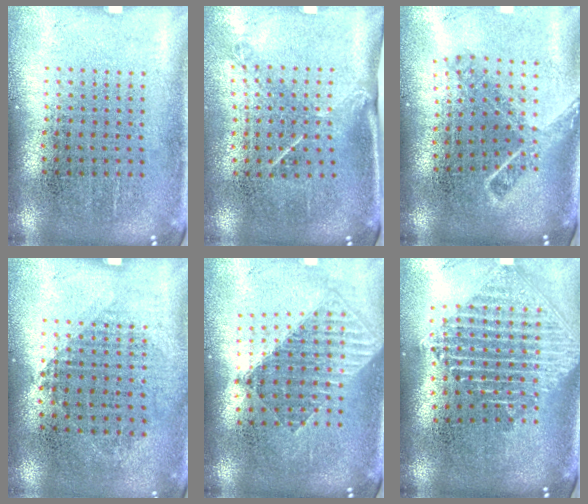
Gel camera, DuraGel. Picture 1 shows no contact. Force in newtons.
{"total": 1.5, "press": 1.0, "slide": 1.1}
{"total": 1.7, "press": 1.3, "slide": 1.1}
{"total": 0.8, "press": 0.7, "slide": 0.4}
{"total": 1.5, "press": 1.3, "slide": 0.8}
{"total": 2.4, "press": 1.9, "slide": 1.5}